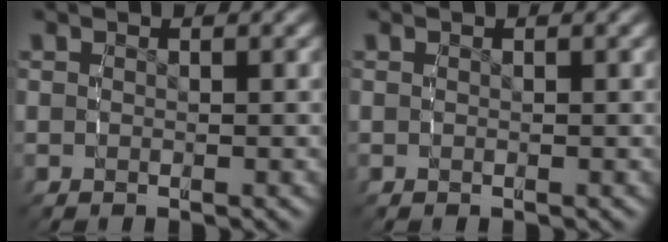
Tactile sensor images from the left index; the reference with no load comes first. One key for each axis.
{"total": 0.0}